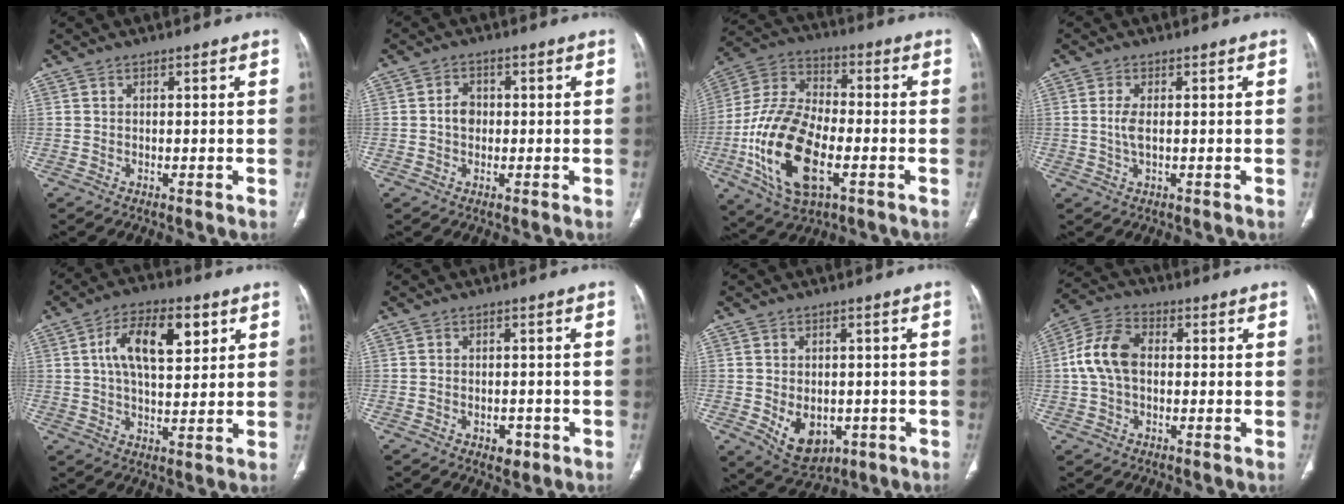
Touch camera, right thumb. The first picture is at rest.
{"total": 3.1, "force": [-0.1, 2.5, 1.8], "torque": [-0.021, 0.008, -0.007]}
{"total": 20.4, "force": [-5.8, 10.2, 16.6], "torque": [-0.329, 0.014, -0.103]}
{"total": 2.9, "force": [0.1, 1.1, 2.7], "torque": [-0.068, -0.002, 0.004]}
{"total": 12.8, "force": [4.1, 6.2, 10.4], "torque": [-0.160, 0.000, 0.066]}
{"total": 3.0, "force": [-1.4, 2.1, 1.7], "torque": [-0.011, 0.005, -0.012]}
{"total": 8.6, "force": [-2.5, 6.2, 5.4], "torque": [-0.065, 0.005, -0.020]}
{"total": 9.6, "force": [0.2, 6.4, 7.2], "torque": [-0.145, 0.027, -0.003]}